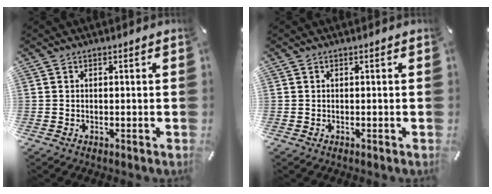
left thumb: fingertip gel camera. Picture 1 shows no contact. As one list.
[{"total": 0.0}]